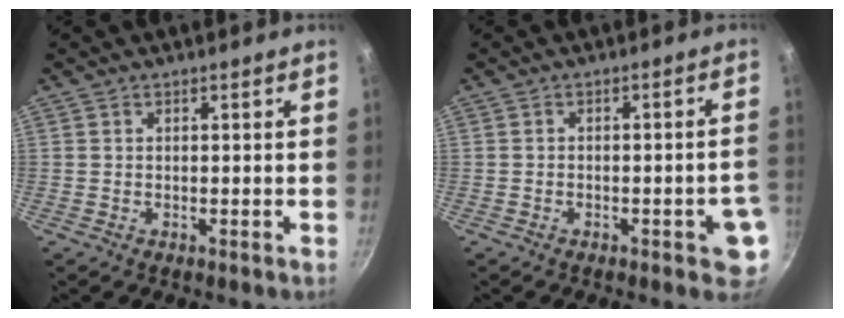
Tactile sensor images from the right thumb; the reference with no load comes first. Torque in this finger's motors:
{"motor_torque": [1.17, 0.89, 0.93, -0.14, 0.01]}